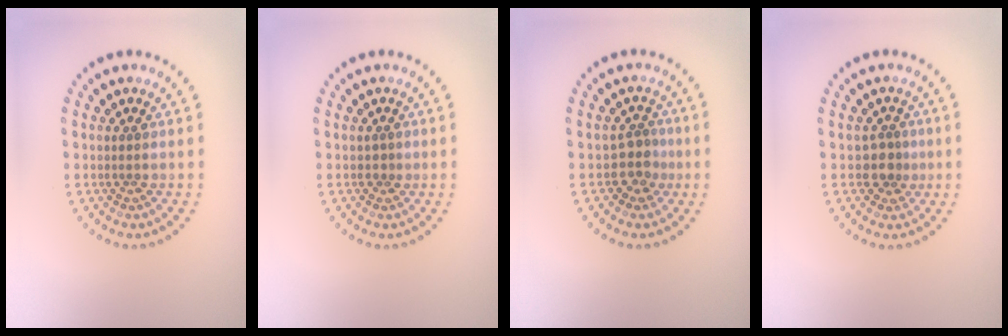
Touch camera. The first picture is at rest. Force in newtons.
{"total": 0.6, "press": 0.3, "slide": 0.5}
{"total": 2.2, "press": 1.8, "slide": 1.3}
{"total": 2.0, "press": 1.7, "slide": 1.1}